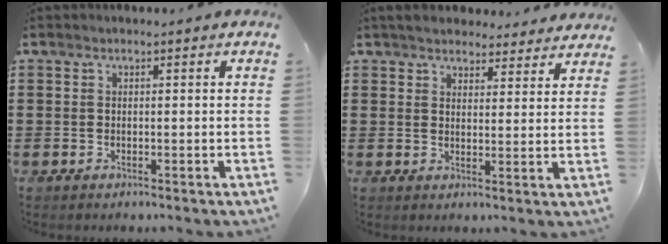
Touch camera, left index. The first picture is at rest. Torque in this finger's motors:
{"motor_torque": [1.43, -0.71, 0.63, 0.07]}